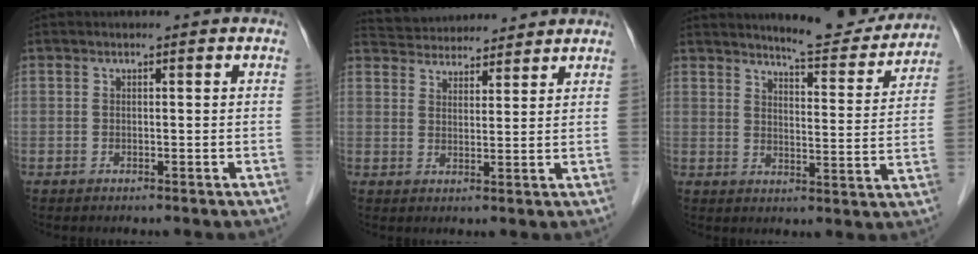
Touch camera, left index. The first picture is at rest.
{"total": 9.9, "force": [9.5, 2.1, 1.9], "torque": [-0.030, 0.027, 0.142]}
{"total": 11.0, "force": [10.5, 1.2, 2.9], "torque": [-0.034, -0.027, 0.130]}